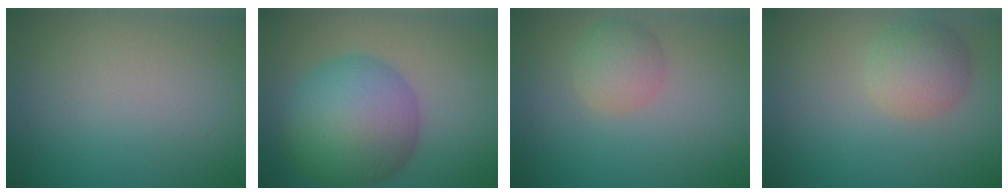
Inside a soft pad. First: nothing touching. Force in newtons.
{"total": 10.6, "press": 10.6, "slide": 0.2}
{"total": 2.5, "press": 2.5, "slide": 0.1}
{"total": 3.6, "press": 3.6, "slide": 0.2}